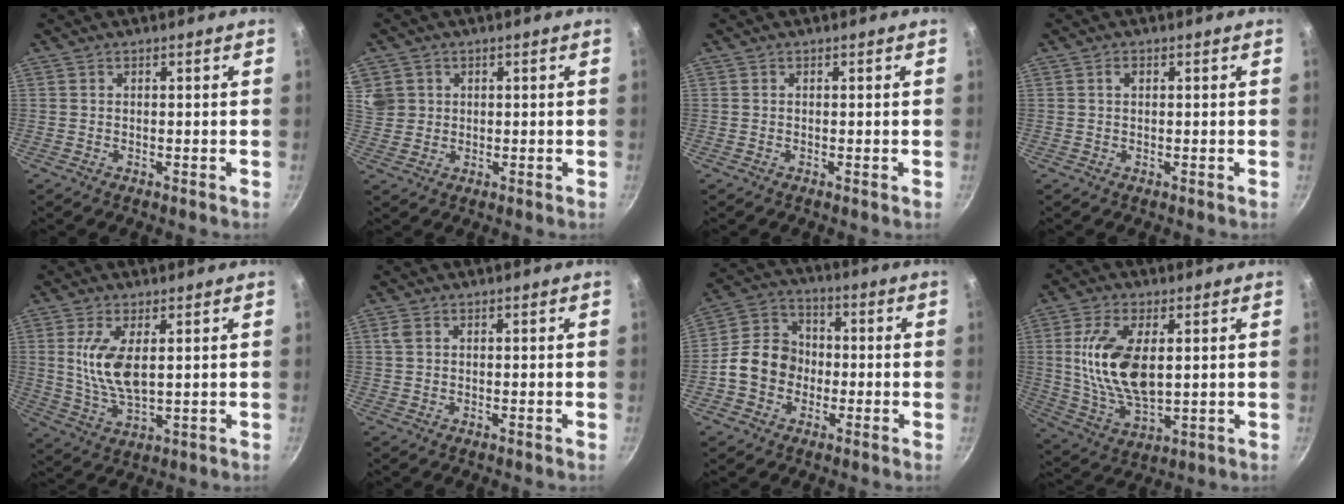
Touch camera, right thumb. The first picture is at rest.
{"total": 6.3, "force": [1.8, 5.7, 2.1], "torque": [-0.029, 0.000, 0.042]}
{"total": 0.0}
{"total": 1.2, "force": [0.4, 0.8, 0.8], "torque": [-0.016, 0.004, 0.005]}
{"total": 8.5, "force": [1.6, 3.6, 7.6], "torque": [-0.150, -0.010, 0.037]}
{"total": 1.7, "force": [0.7, 1.2, 1.0], "torque": [-0.021, 0.003, 0.014]}
{"total": 11.0, "force": [-2.1, 9.4, 5.5], "torque": [-0.064, 0.031, -0.055]}
{"total": 14.7, "force": [2.5, 7.4, 12.4], "torque": [-0.233, -0.012, 0.054]}